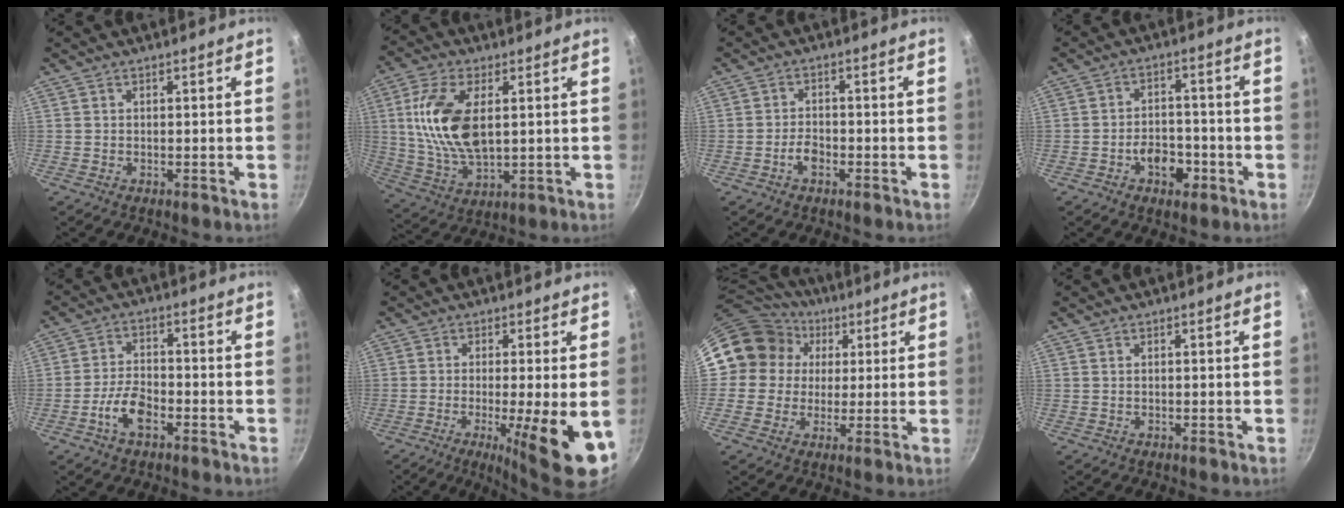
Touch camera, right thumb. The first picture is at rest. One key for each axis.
{"total": 15.0, "fx": 2.7, "fy": 7.7, "fz": 12.6, "tx": -0.241, "ty": -0.008, "tz": 0.056}
{"total": 3.0, "fx": -1.5, "fy": 1.7, "fz": 2.0, "tx": -0.029, "ty": 0.018, "tz": -0.028}
{"total": 7.0, "fx": -3.0, "fy": 4.5, "fz": 4.5, "tx": -0.044, "ty": 0.022, "tz": -0.049}
{"total": 6.7, "fx": -3.2, "fy": 3.4, "fz": 4.9, "tx": -0.087, "ty": 0.029, "tz": -0.062}
{"total": 12.4, "fx": -3.4, "fy": 2.1, "fz": 11.7, "tx": -0.170, "ty": -0.008, "tz": -0.046}
{"total": 14.3, "fx": 3.4, "fy": 13.1, "fz": 4.7, "tx": -0.059, "ty": 0.020, "tz": 0.046}
{"total": 0.0}